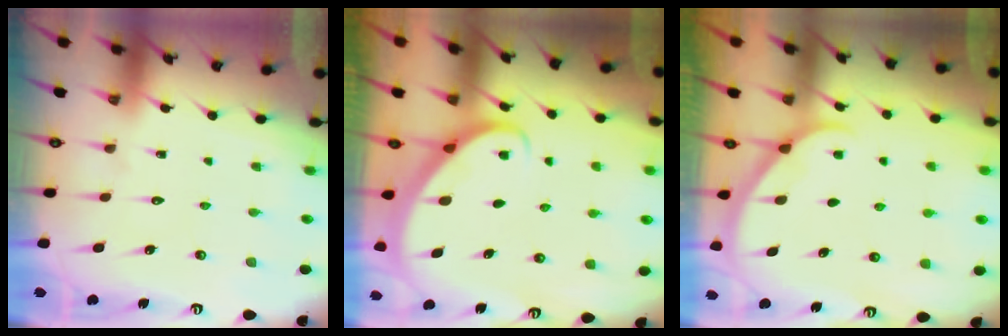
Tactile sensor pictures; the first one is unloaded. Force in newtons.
{"total": 2.8, "press": 2.8, "slide": 0.2}
{"total": 2.0, "press": 2.0, "slide": 0.2}